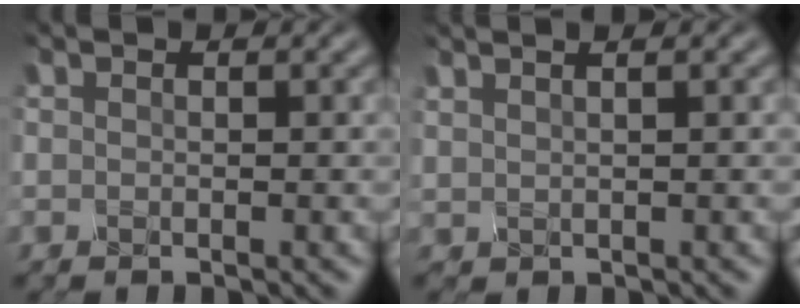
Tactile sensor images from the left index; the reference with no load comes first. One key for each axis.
{"total": 3.2, "fx": 2.2, "fy": 1.4, "fz": 1.8, "tx": -0.003, "ty": 0.028, "tz": 0.003}